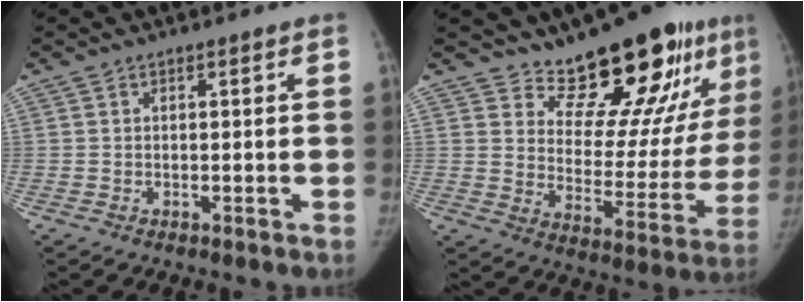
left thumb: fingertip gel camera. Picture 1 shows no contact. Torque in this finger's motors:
{"motor_torque": [0.46, 0.94, -0.15, -0.19, -0.12]}